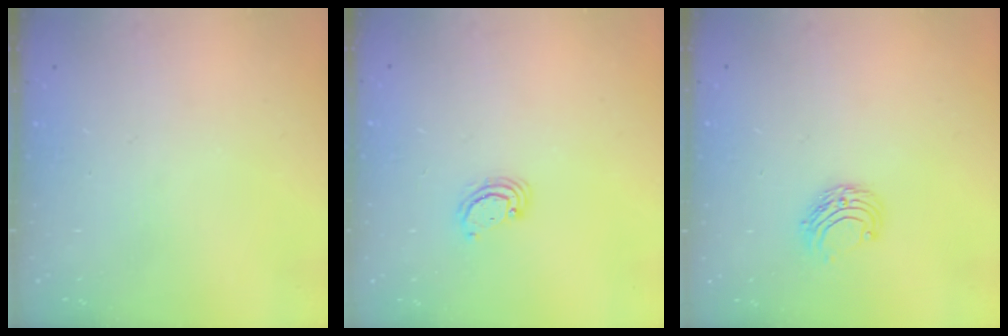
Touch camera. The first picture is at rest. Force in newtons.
{"total": 3.2, "press": 3.1, "slide": 0.3}
{"total": 6.5, "press": 6.5, "slide": 0.6}